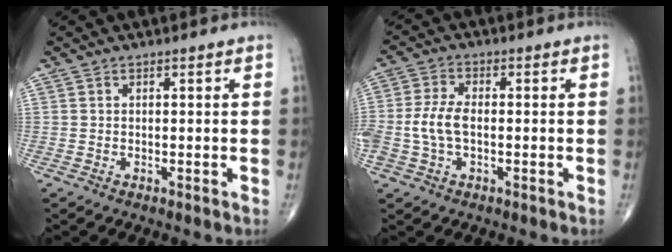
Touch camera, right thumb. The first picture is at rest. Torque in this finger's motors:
{"motor_torque": [0.18, 0.11, 0.43, 0.03, 0.12]}